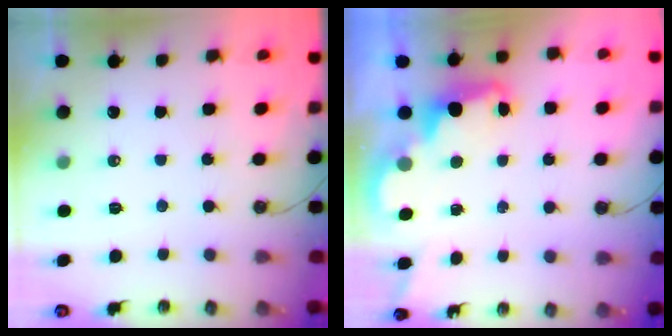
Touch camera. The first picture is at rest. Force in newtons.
{"total": 2.3, "press": 2.2, "slide": 0.5}